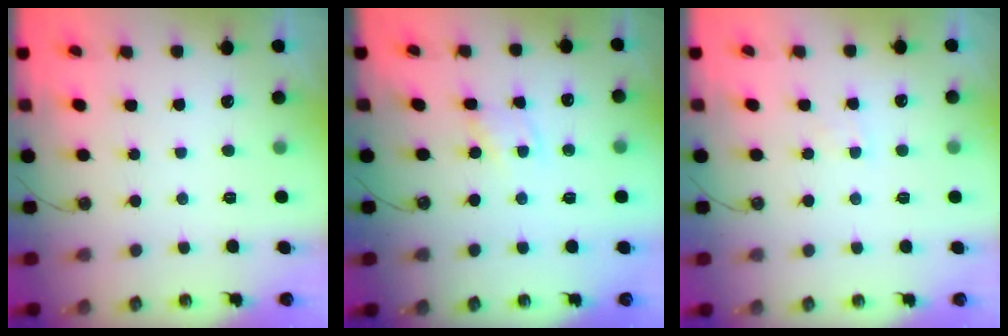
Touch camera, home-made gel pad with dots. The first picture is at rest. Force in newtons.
{"total": 2.8, "press": 2.8, "slide": 0.3}
{"total": 3.4, "press": 3.4, "slide": 0.5}